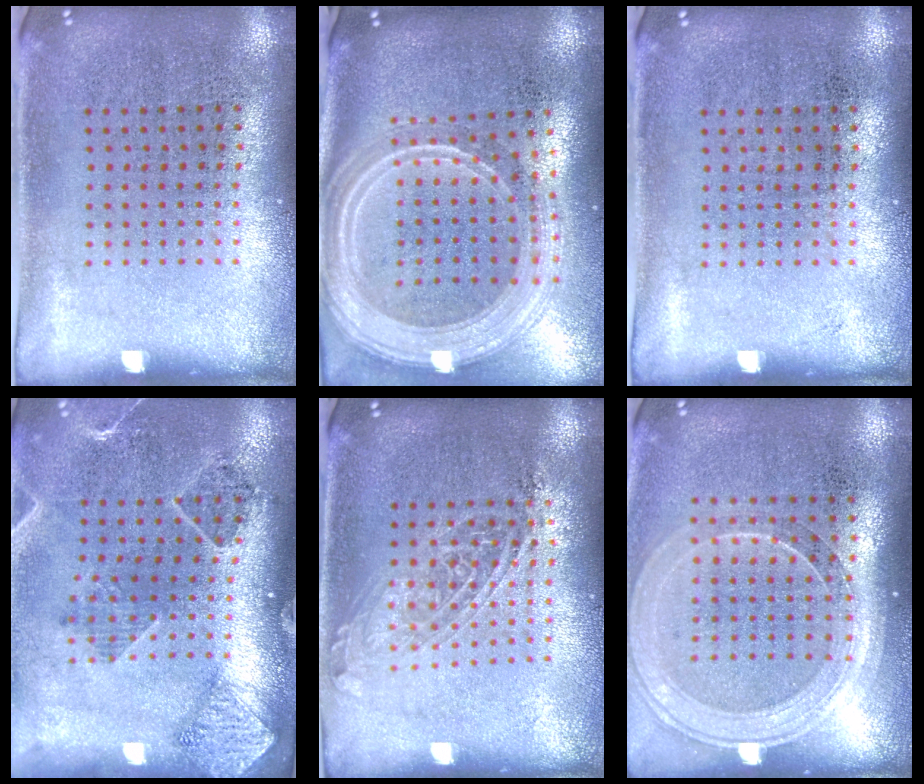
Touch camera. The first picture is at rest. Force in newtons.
{"total": 2.9, "press": 2.4, "slide": 1.6}
{"total": 0.0}
{"total": 1.4, "press": 1.4, "slide": 0.1}
{"total": 1.6, "press": 1.3, "slide": 0.9}
{"total": 1.7, "press": 1.5, "slide": 0.6}